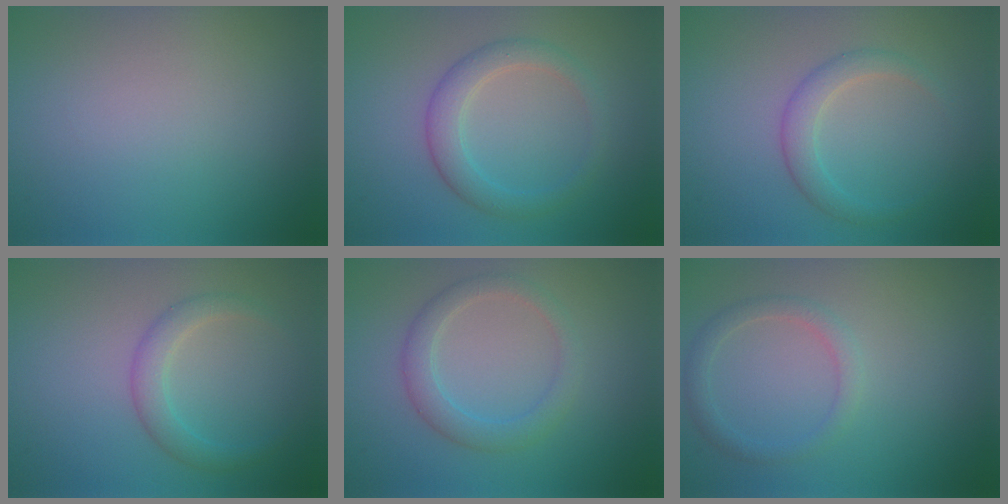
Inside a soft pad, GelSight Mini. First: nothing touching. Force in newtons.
{"total": 2.2, "press": 2.2, "slide": 0.2}
{"total": 2.3, "press": 2.3, "slide": 0.0}
{"total": 2.3, "press": 2.3, "slide": 0.0}
{"total": 2.8, "press": 2.8, "slide": 0.1}
{"total": 1.8, "press": 1.8, "slide": 0.0}